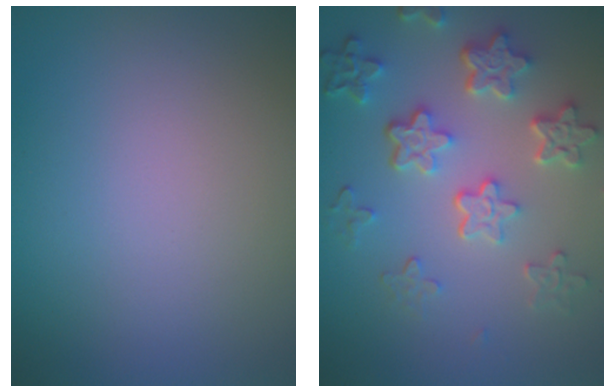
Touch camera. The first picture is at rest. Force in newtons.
{"total": 6.0, "press": 4.4, "slide": 4.0}